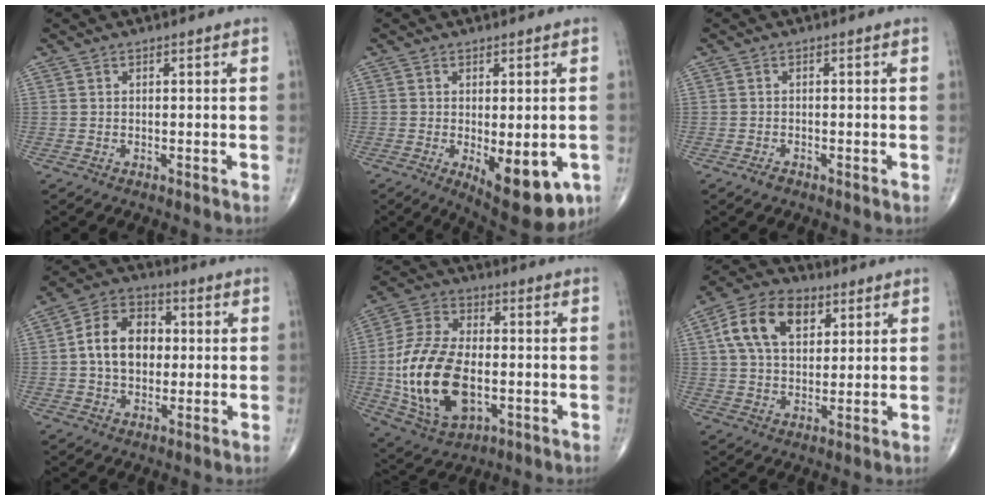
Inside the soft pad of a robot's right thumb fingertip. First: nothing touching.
{"total": 12.4, "force": [-4.2, 5.1, 10.5], "torque": [-0.130, -0.015, -0.046]}
{"total": 1.3, "force": [-0.9, 0.6, 0.8], "torque": [-0.018, -0.001, -0.019]}
{"total": 11.4, "force": [0.5, 8.2, 7.9], "torque": [-0.112, 0.021, 0.000]}
{"total": 20.3, "force": [-2.9, 11.8, 16.2], "torque": [-0.313, 0.006, -0.042]}
{"total": 13.0, "force": [4.6, 8.3, 8.9], "torque": [-0.145, 0.003, 0.079]}